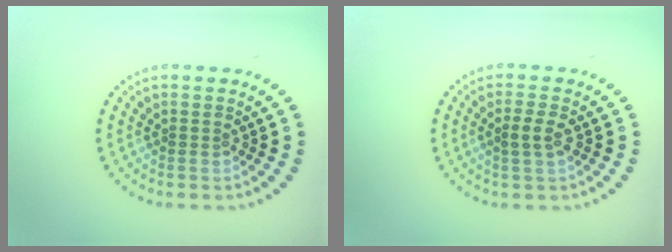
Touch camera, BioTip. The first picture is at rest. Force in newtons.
{"total": 1.9, "press": 1.8, "slide": 0.6}